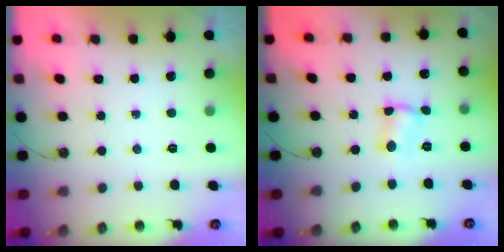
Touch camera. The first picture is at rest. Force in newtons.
{"total": 2.6, "press": 2.6, "slide": 0.2}